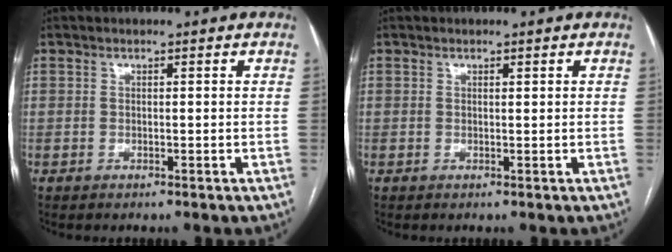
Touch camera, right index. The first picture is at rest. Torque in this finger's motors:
{"motor_torque": [-0.24, 0.32, 0.00, 0.00]}